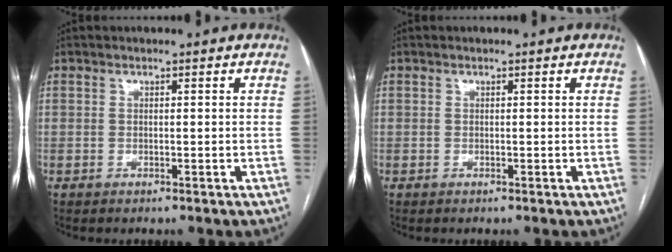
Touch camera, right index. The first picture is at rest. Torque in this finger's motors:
{"motor_torque": [0.00, 0.00, 0.00, 0.01]}